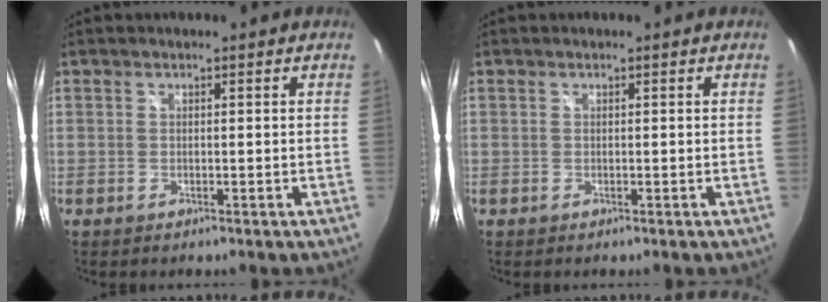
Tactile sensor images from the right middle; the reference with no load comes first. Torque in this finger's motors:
{"motor_torque": [-0.08, -0.07, -0.03, -0.01]}